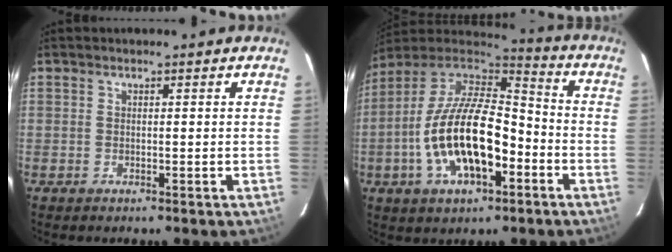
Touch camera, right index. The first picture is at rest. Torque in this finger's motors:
{"motor_torque": [1.68, -0.46, 1.05, 0.21]}